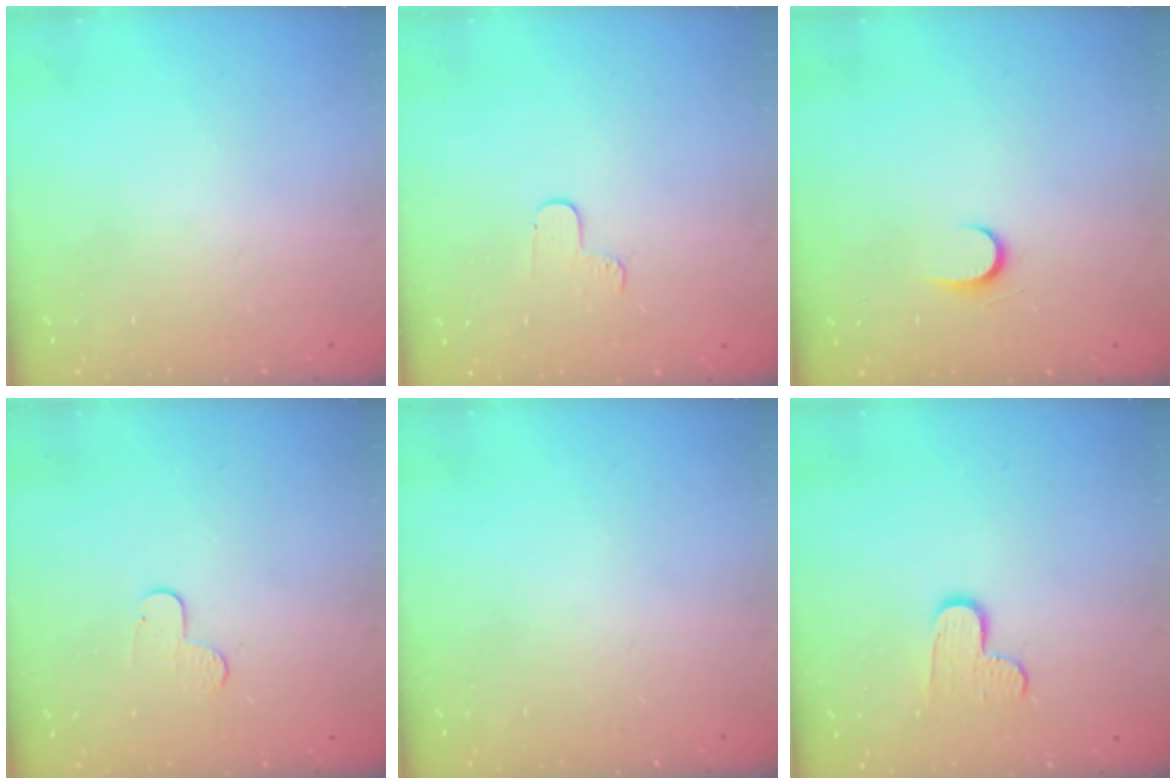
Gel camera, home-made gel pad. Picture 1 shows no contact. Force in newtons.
{"total": 4.1, "press": 4.0, "slide": 0.4}
{"total": 4.9, "press": 4.8, "slide": 0.5}
{"total": 5.5, "press": 5.5, "slide": 0.5}
{"total": 0.0}
{"total": 8.3, "press": 8.3, "slide": 0.6}